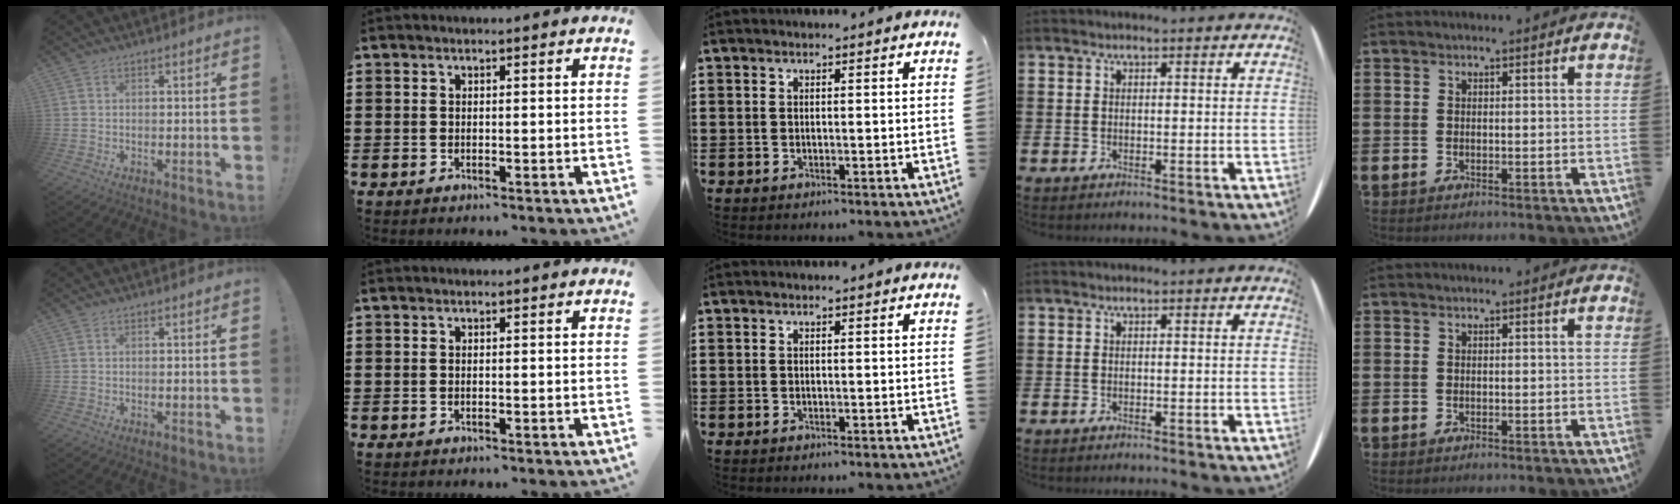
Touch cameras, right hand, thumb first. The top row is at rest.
{}